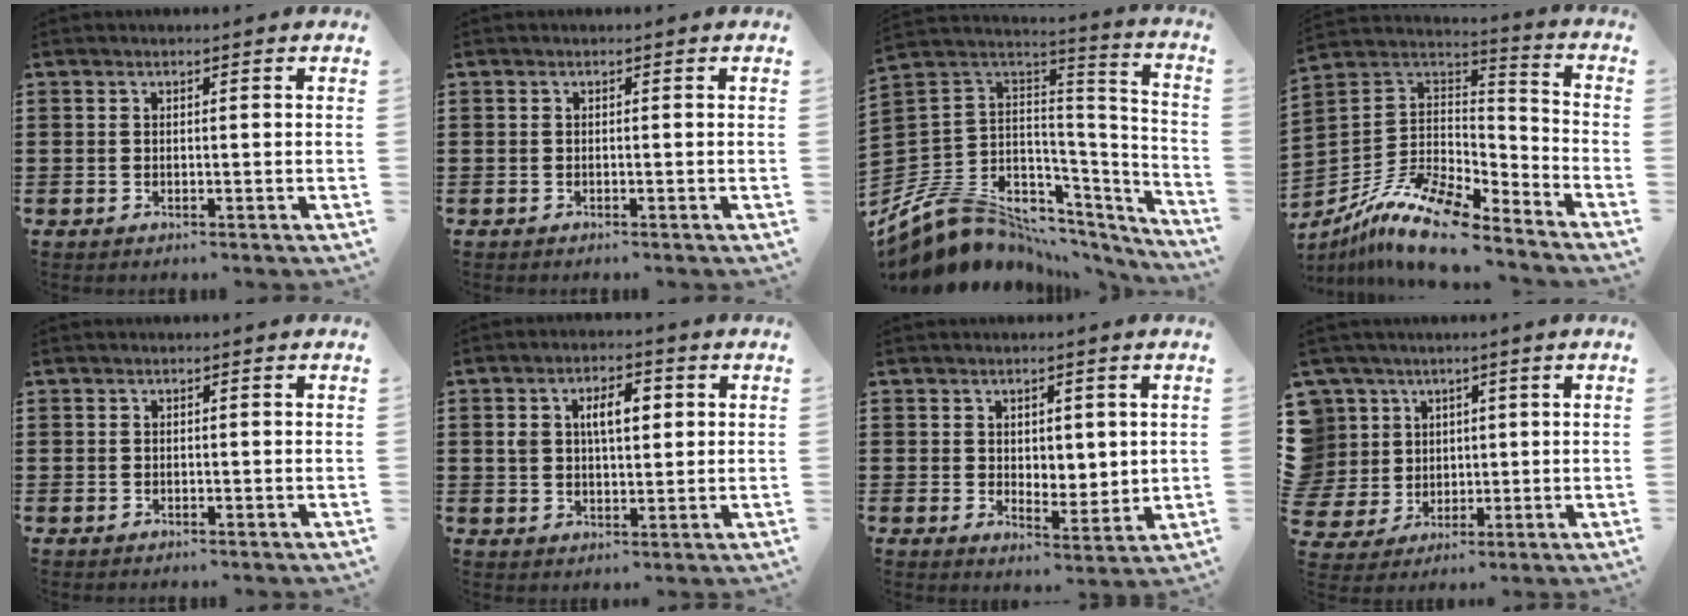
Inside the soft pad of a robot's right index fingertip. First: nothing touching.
{"total": 0.0}
{"total": 9.8, "force": [-5.1, 7.6, 3.5], "torque": [-0.108, -0.008, -0.089]}
{"total": 12.4, "force": [-9.5, 3.6, 7.1], "torque": [-0.152, 0.020, -0.188]}
{"total": 0.6, "force": [-0.2, 0.5, 0.0], "torque": [-0.001, 0.004, -0.005]}
{"total": 5.6, "force": [1.5, 3.1, 4.4], "torque": [-0.079, 0.010, 0.018]}
{"total": 3.3, "force": [2.1, 2.4, 0.9], "torque": [-0.020, 0.006, 0.037]}
{"total": 7.5, "force": [1.9, 7.2, 0.9], "torque": [-0.066, 0.011, 0.041]}